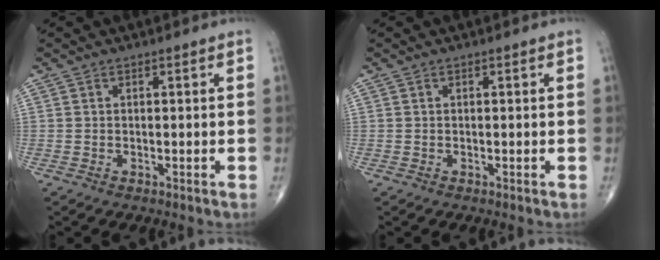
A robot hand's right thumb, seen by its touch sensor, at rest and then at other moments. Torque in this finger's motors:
{"motor_torque": [-0.42, -0.22, -0.20, -0.11, 0.01]}